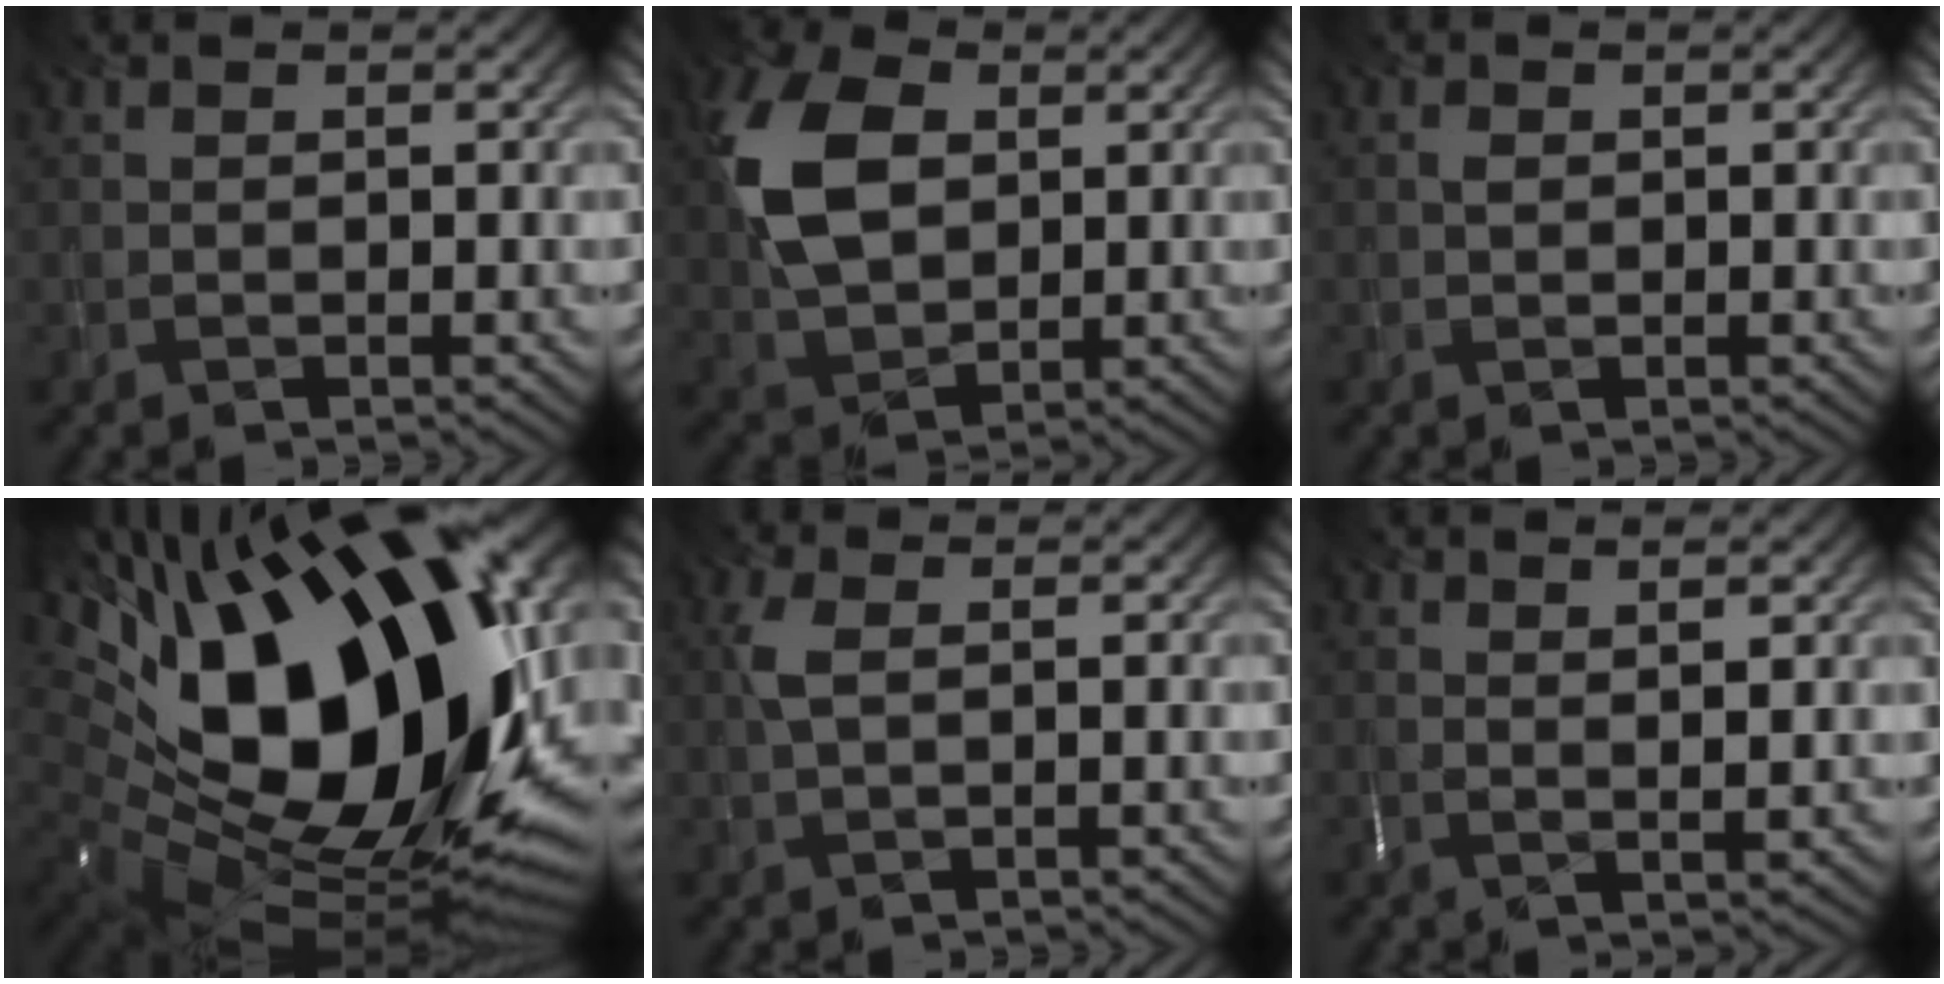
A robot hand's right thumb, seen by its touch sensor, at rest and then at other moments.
{"total": 10.0, "force": [2.2, 6.4, 7.3], "torque": [-0.189, 0.012, 0.040]}
{"total": 0.8, "force": [0.0, 0.5, 0.5], "torque": [-0.014, 0.001, -0.001]}
{"total": 22.1, "force": [4.4, 13.0, 17.3], "torque": [-0.348, -0.016, 0.090]}
{"total": 2.6, "force": [0.5, 0.9, 2.4], "torque": [-0.065, 0.007, 0.010]}
{"total": 2.5, "force": [1.5, 0.1, 2.1], "torque": [-0.040, 0.000, 0.028]}